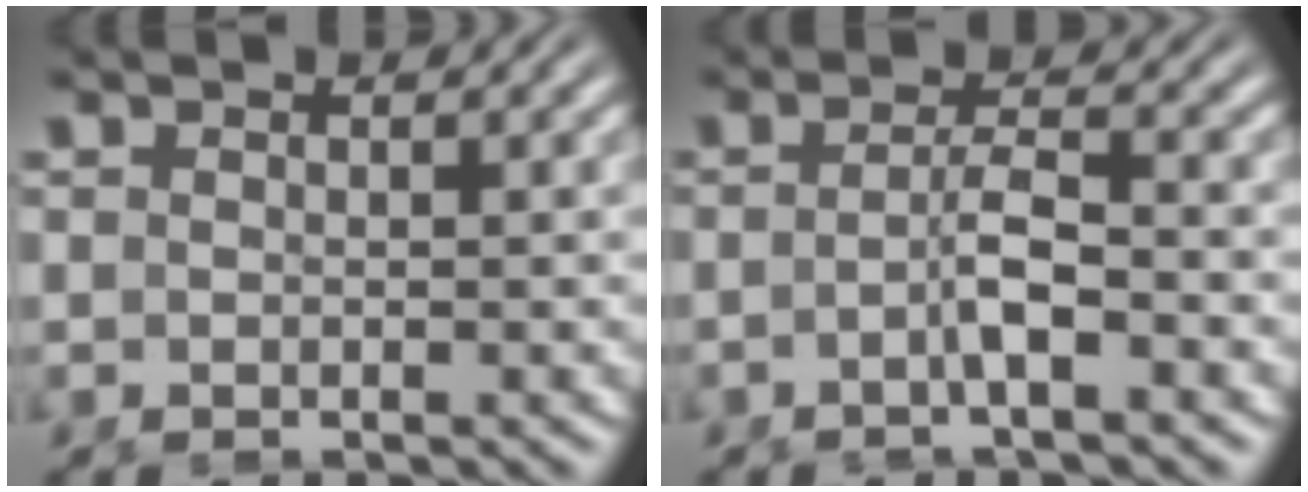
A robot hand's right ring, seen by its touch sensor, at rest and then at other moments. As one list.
[{"total": 2.5, "force": [-1.3, -0.4, 2.1], "torque": [-0.033, -0.004, -0.021]}]